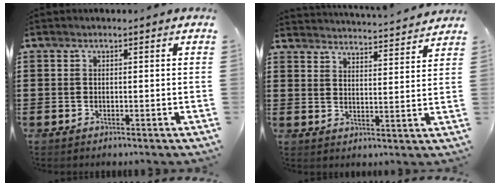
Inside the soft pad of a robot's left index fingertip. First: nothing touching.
{"total": 3.6, "force": [3.6, -0.6, -0.5], "torque": [-0.009, -0.031, 0.059]}